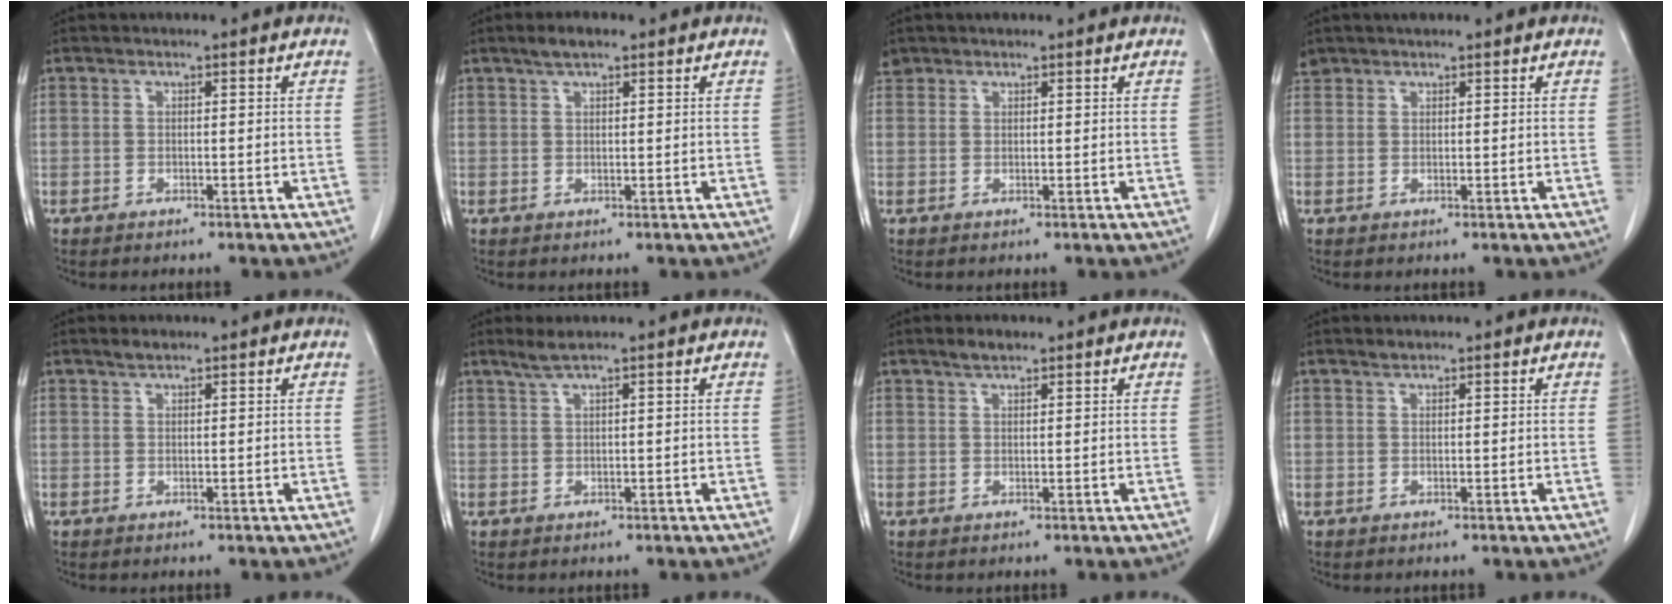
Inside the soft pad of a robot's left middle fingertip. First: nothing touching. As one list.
[{"total": 2.6, "force": [1.9, 0.7, 1.7], "torque": [-0.036, 0.008, 0.033]}, {"total": 1.7, "force": [1.2, 1.1, -0.1], "torque": [0.006, 0.009, 0.021]}, {"total": 1.8, "force": [1.7, 0.6, 0.2], "torque": [-0.011, 0.014, 0.032]}, {"total": 1.2, "force": [1.0, 0.3, 0.6], "torque": [-0.016, 0.003, 0.021]}, {"total": 1.9, "force": [1.4, -0.3, 1.3], "torque": [-0.033, 0.005, 0.033]}, {"total": 2.0, "force": [1.6, 0.6, 1.0], "torque": [-0.024, 0.004, 0.030]}, {"total": 0.6, "force": [0.6, 0.1, 0.1], "torque": [-0.009, 0.000, 0.012]}]